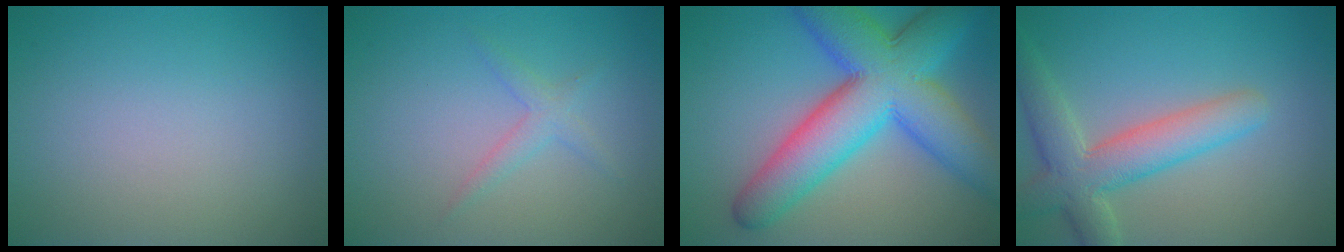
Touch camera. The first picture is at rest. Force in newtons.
{"total": 1.6, "press": 1.6, "slide": 0.1}
{"total": 11.8, "press": 11.8, "slide": 0.1}
{"total": 5.7, "press": 5.6, "slide": 0.7}